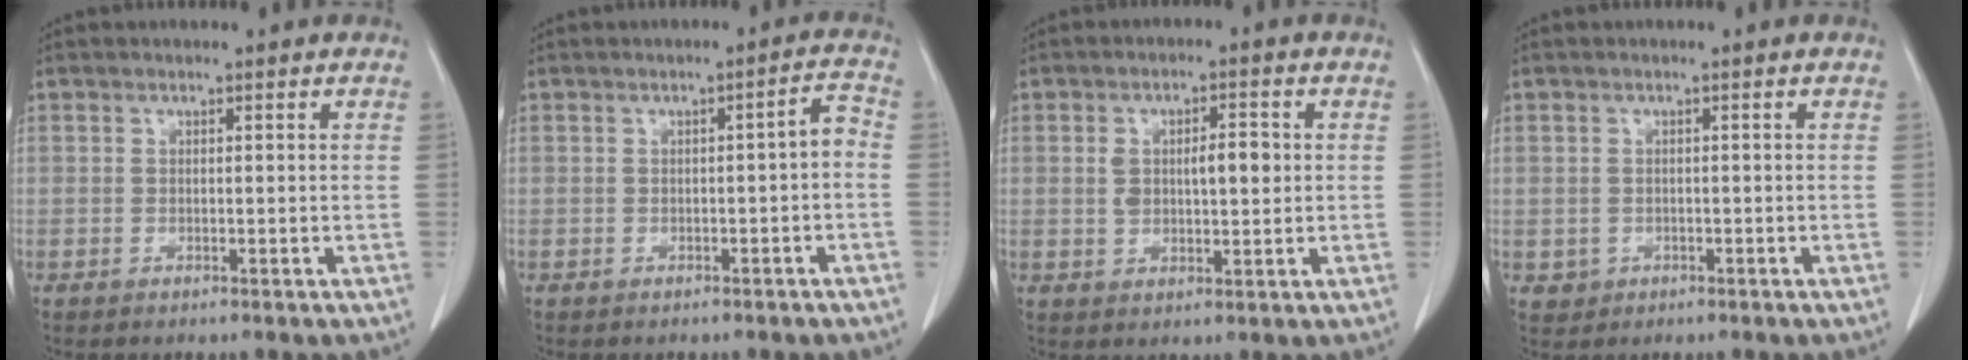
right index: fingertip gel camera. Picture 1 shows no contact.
{"total": 3.0, "force": [-0.4, 0.5, 2.9], "torque": [-0.040, 0.012, -0.006]}
{"total": 6.3, "force": [0.8, 2.5, 5.7], "torque": [-0.098, 0.011, 0.019]}
{"total": 2.2, "force": [-0.1, 2.1, 0.2], "torque": [-0.001, 0.003, 0.006]}